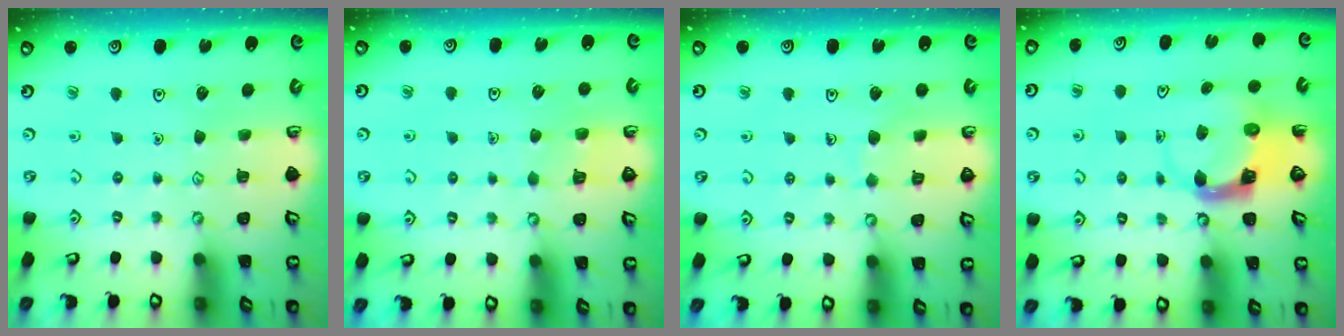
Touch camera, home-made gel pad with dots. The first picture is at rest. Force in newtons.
{"total": 2.6, "press": 2.6, "slide": 0.2}
{"total": 5.4, "press": 5.3, "slide": 0.4}
{"total": 4.0, "press": 4.0, "slide": 0.5}